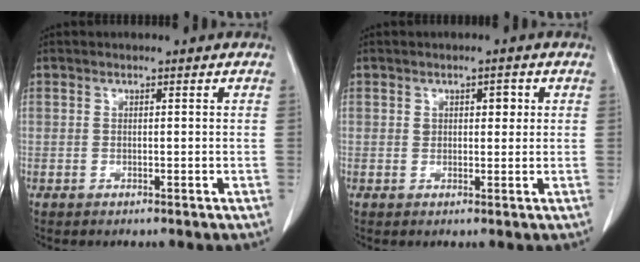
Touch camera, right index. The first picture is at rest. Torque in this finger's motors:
{"motor_torque": [0.03, 0.01, 0.01, 0.00]}